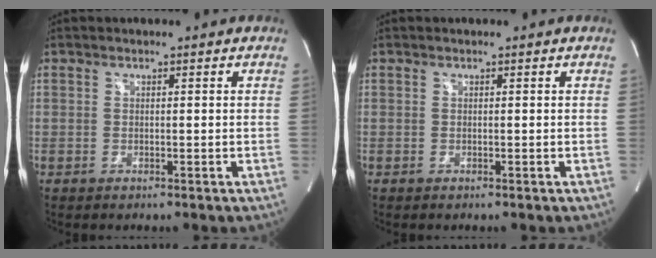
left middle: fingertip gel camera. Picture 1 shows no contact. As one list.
[{"total": 0.0}]